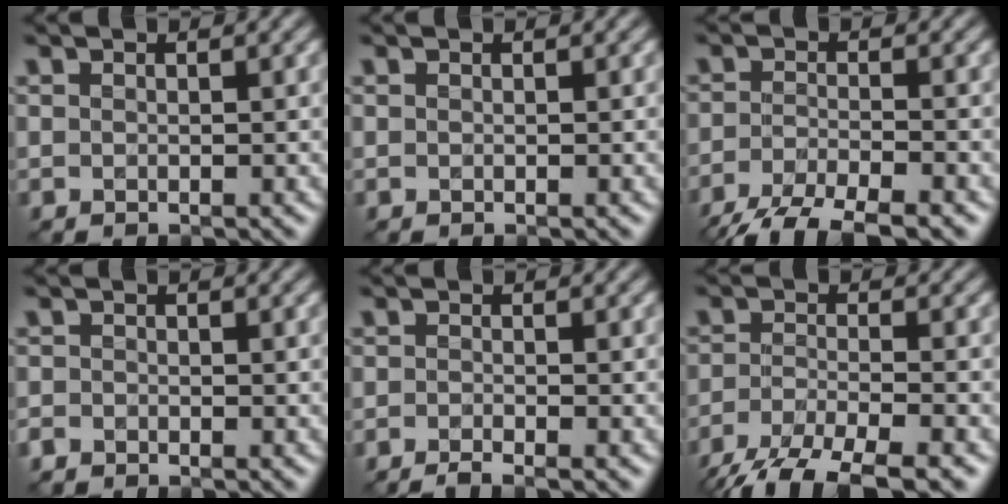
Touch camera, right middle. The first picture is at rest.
{"total": 0.0}
{"total": 6.2, "force": [-4.7, 1.3, 3.7], "torque": [-0.065, -0.009, -0.090]}
{"total": 1.0, "force": [-0.8, 0.5, 0.1], "torque": [0.000, -0.002, -0.018]}
{"total": 1.9, "force": [-1.4, 0.3, 1.3], "torque": [-0.017, -0.003, -0.031]}
{"total": 6.9, "force": [-5.2, 1.6, 4.2], "torque": [-0.077, -0.014, -0.096]}